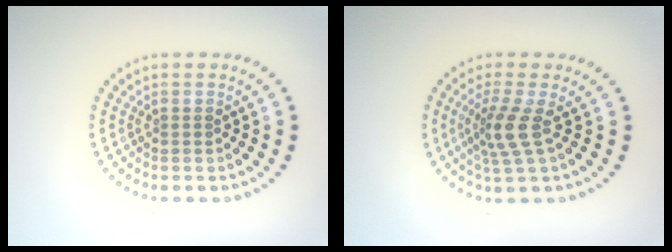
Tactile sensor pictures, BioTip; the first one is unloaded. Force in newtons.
{"total": 2.8, "press": 2.0, "slide": 2.0}